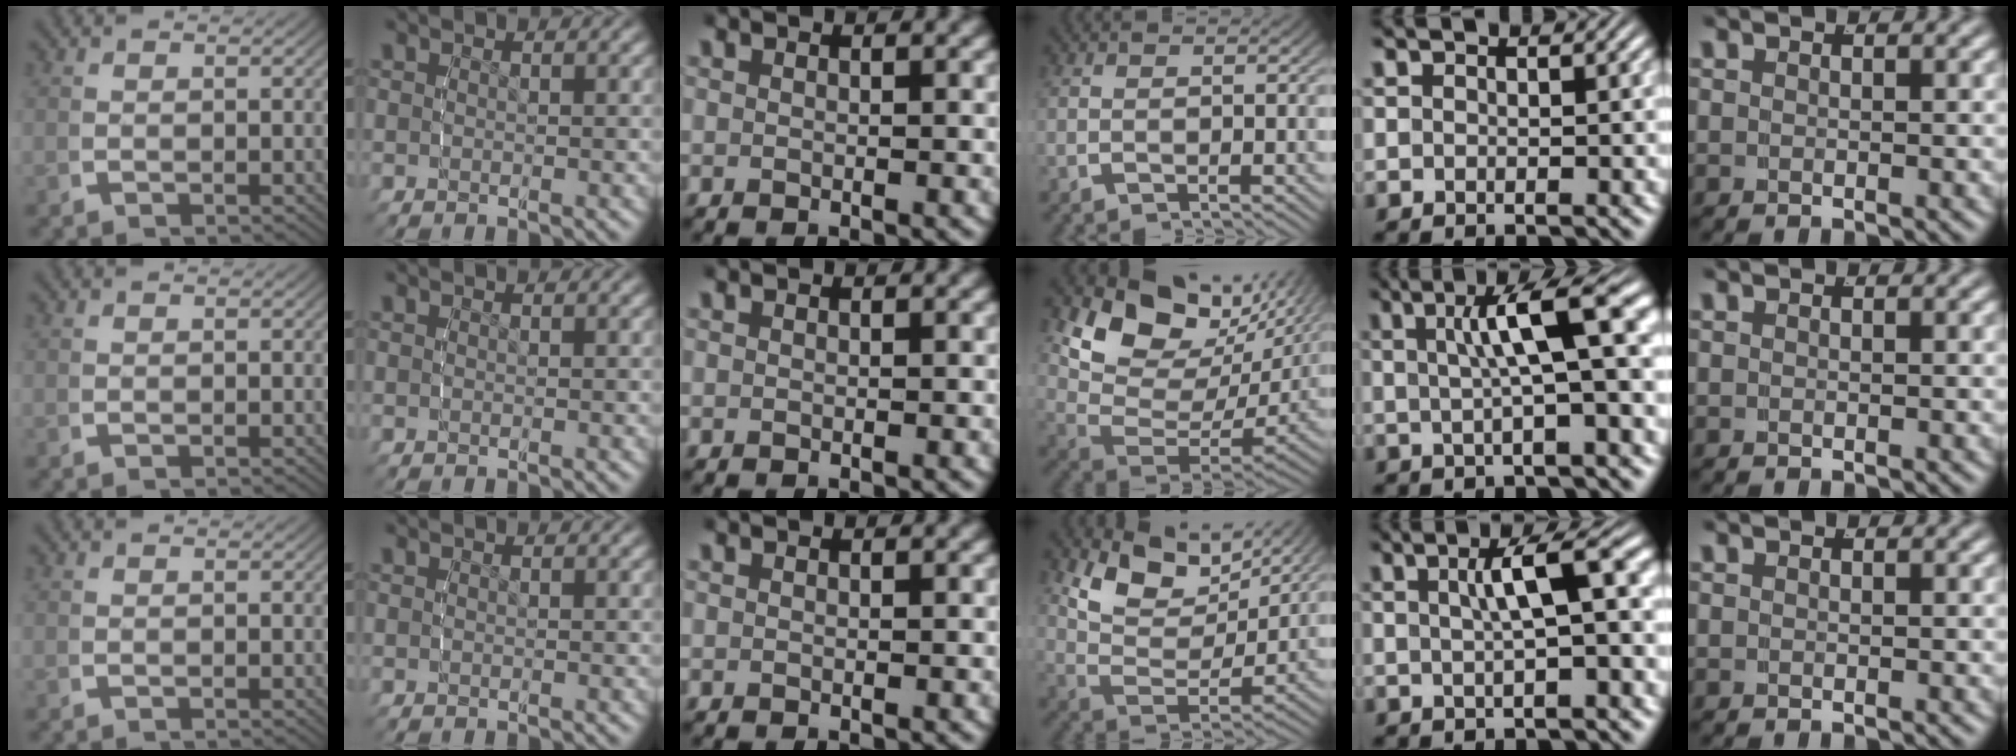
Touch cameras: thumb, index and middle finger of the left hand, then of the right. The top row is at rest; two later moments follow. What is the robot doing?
{"motion": "lift_and_place", "object": "lipstick"}